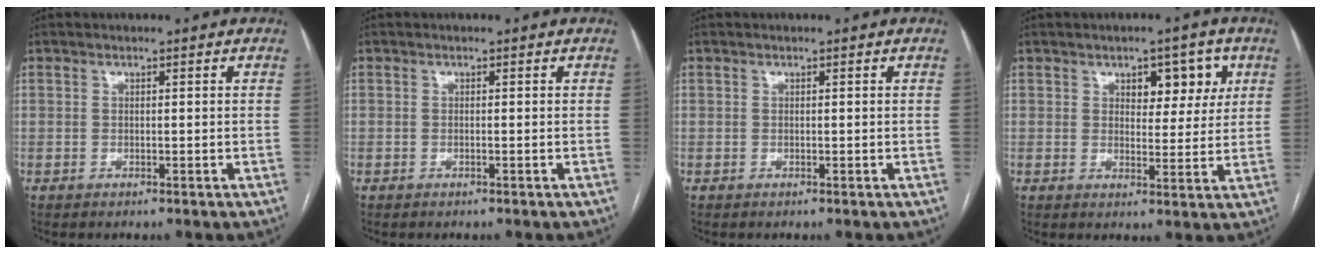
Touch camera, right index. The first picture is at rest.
{"total": 0.0}
{"total": 0.0}
{"total": 6.2, "force": [2.7, 3.3, 4.5], "torque": [-0.048, 0.008, 0.038]}